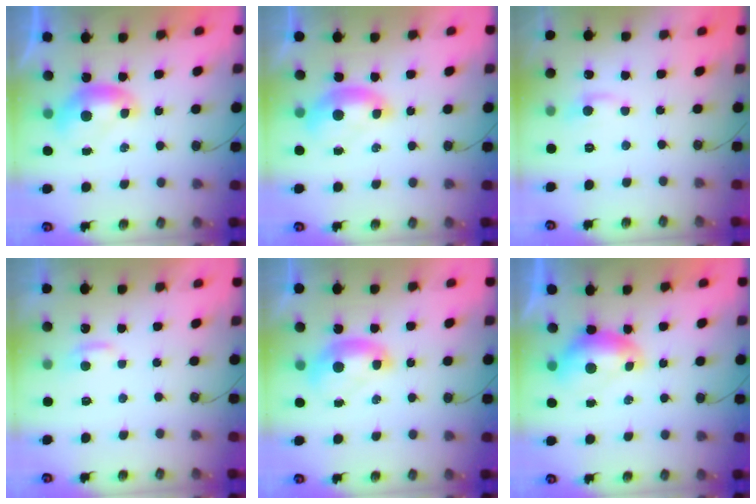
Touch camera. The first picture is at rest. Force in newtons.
{"total": 1.7, "press": 1.5, "slide": 0.6}
{"total": 1.7, "press": 1.6, "slide": 0.7}
{"total": 1.1, "press": 1.1, "slide": 0.4}
{"total": 1.6, "press": 1.6, "slide": 0.2}
{"total": 0.0}